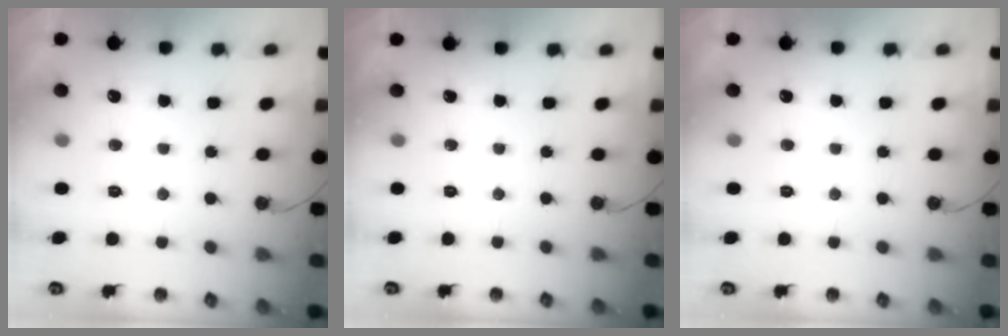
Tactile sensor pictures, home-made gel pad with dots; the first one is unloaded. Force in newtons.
{"total": 0.0}
{"total": 0.0}